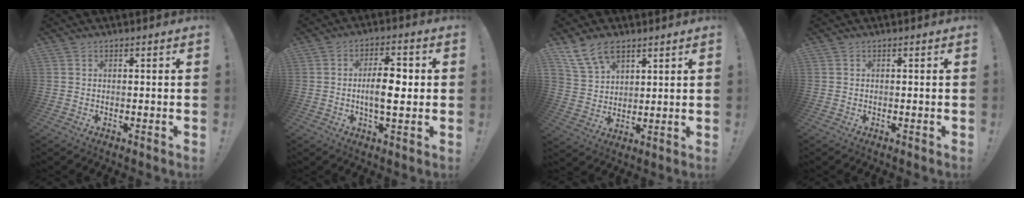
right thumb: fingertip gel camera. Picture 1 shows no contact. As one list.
[{"total": 9.5, "force": [-0.7, 3.9, 8.7], "torque": [-0.143, 0.009, -0.016]}, {"total": 10.2, "force": [6.9, 6.0, 4.4], "torque": [-0.084, -0.028, 0.137]}, {"total": 0.0}]